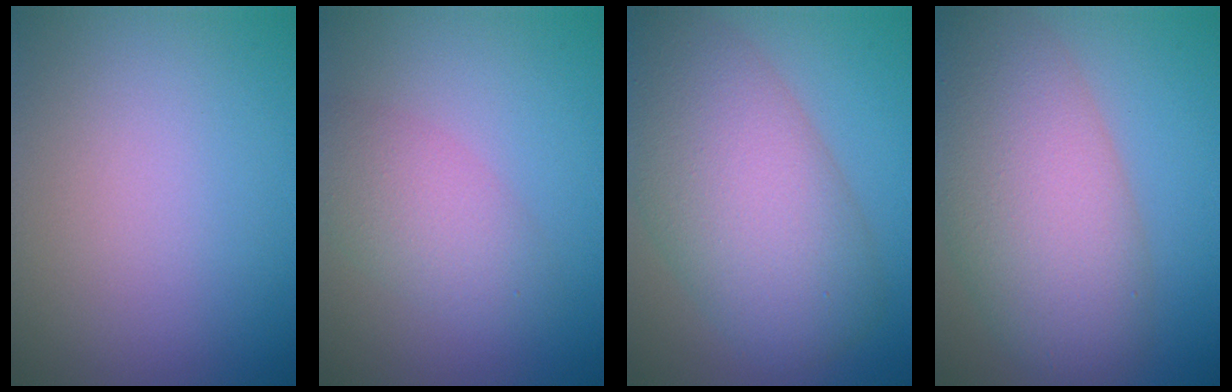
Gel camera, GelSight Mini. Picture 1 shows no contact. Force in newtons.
{"total": 2.7, "press": 2.7, "slide": 0.2}
{"total": 10.9, "press": 10.9, "slide": 0.5}
{"total": 9.9, "press": 9.9, "slide": 0.5}